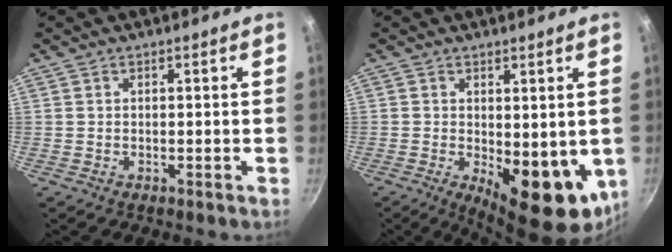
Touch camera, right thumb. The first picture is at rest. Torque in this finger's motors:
{"motor_torque": [-0.30, 0.79, 1.04, -1.10, 0.33]}